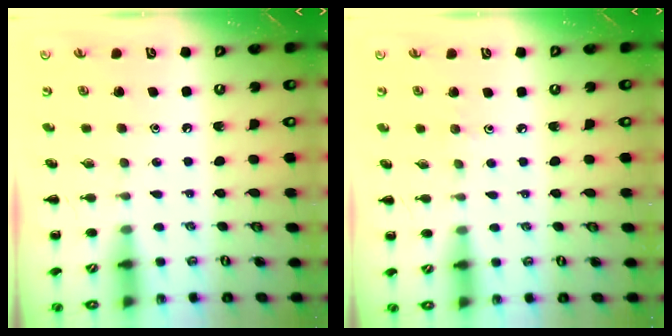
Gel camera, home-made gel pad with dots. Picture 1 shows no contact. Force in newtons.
{"total": 2.4, "press": 2.2, "slide": 1.0}